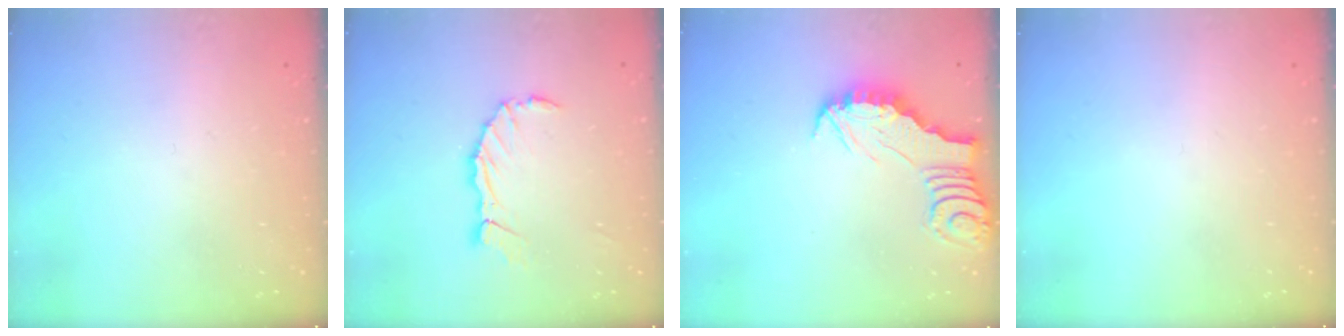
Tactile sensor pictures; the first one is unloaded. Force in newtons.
{"total": 6.9, "press": 6.9, "slide": 1.0}
{"total": 2.6, "press": 2.6, "slide": 0.2}
{"total": 0.0}